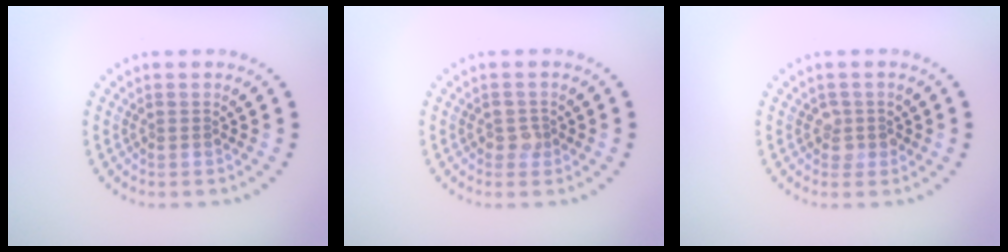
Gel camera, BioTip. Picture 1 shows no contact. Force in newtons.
{"total": 1.1, "press": 1.0, "slide": 0.3}
{"total": 1.4, "press": 1.3, "slide": 0.6}